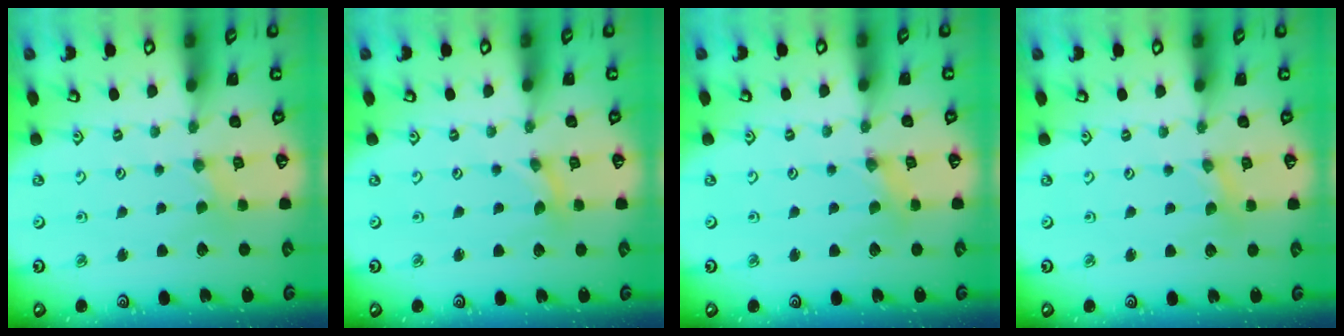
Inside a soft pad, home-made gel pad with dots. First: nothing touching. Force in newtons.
{"total": 0.0}
{"total": 0.8, "press": 0.8, "slide": 0.0}
{"total": 0.6, "press": 0.5, "slide": 0.1}